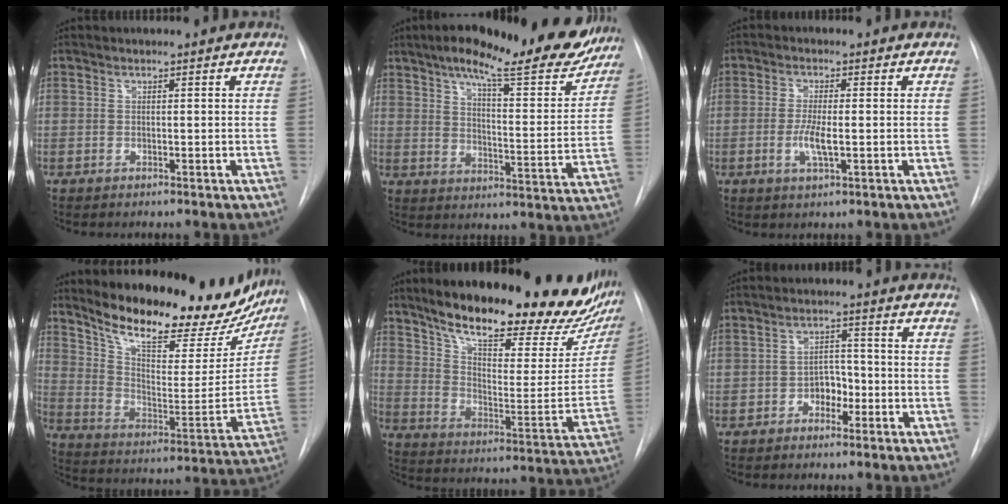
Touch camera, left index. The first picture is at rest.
{"total": 21.8, "force": [17.7, 4.5, 11.8], "torque": [-0.169, -0.014, 0.230]}
{"total": 4.1, "force": [-0.9, 0.7, 3.9], "torque": [-0.083, -0.008, -0.015]}
{"total": 25.0, "force": [21.2, 7.3, 11.0], "torque": [-0.162, -0.045, 0.296]}
{"total": 28.8, "force": [22.8, 7.7, 15.7], "torque": [-0.239, -0.039, 0.309]}
{"total": 3.7, "force": [-1.8, 2.4, 2.2], "torque": [-0.029, 0.009, -0.032]}